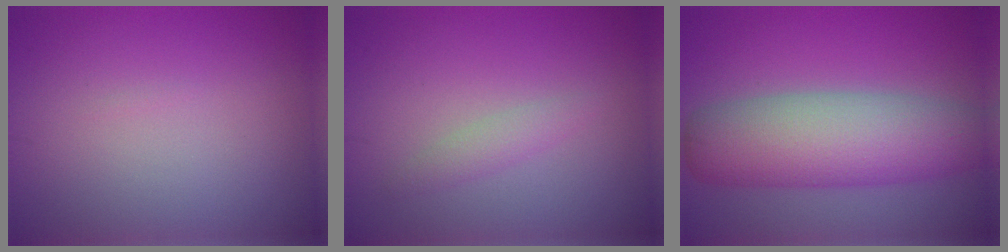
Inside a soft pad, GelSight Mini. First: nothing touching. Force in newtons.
{"total": 1.3, "press": 1.3, "slide": 0.0}
{"total": 8.5, "press": 8.5, "slide": 0.2}